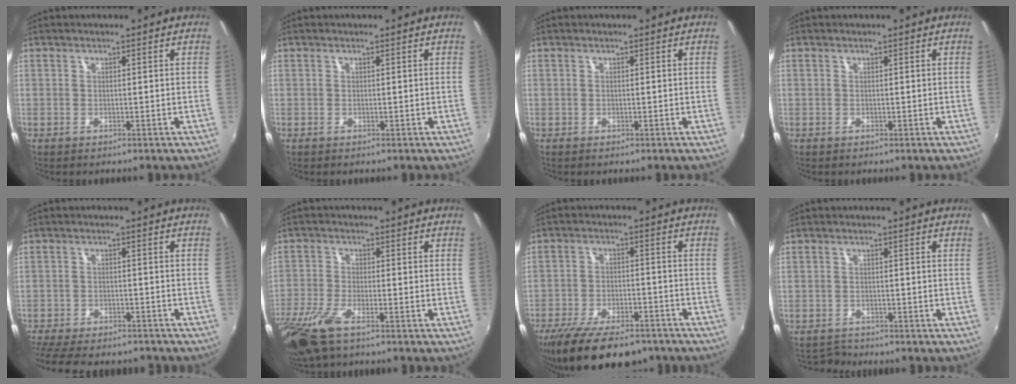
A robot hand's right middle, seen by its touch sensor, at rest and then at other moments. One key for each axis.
{"total": 0.0}
{"total": 0.0}
{"total": 0.0}
{"total": 13.3, "fx": -11.6, "fy": 3.4, "fz": 5.6, "tx": -0.129, "ty": -0.031, "tz": -0.173}
{"total": 11.5, "fx": -7.7, "fy": 3.3, "fz": 7.9, "tx": -0.188, "ty": -0.043, "tz": -0.152}
{"total": 18.0, "fx": -13.8, "fy": 6.1, "fz": 9.8, "tx": -0.196, "ty": -0.037, "tz": -0.210}
{"total": 2.0, "fx": -1.9, "fy": -0.1, "fz": -0.7, "tx": 0.006, "ty": -0.002, "tz": -0.036}